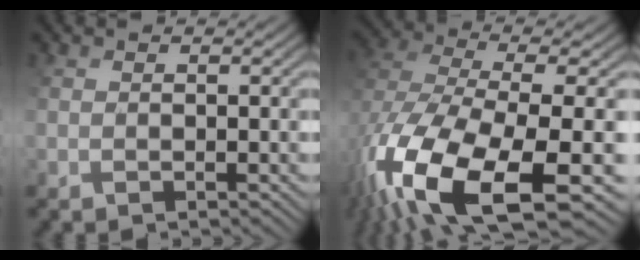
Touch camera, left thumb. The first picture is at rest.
{"total": 17.0, "force": [-7.1, 7.1, 13.7], "torque": [-0.333, -0.062, -0.095]}